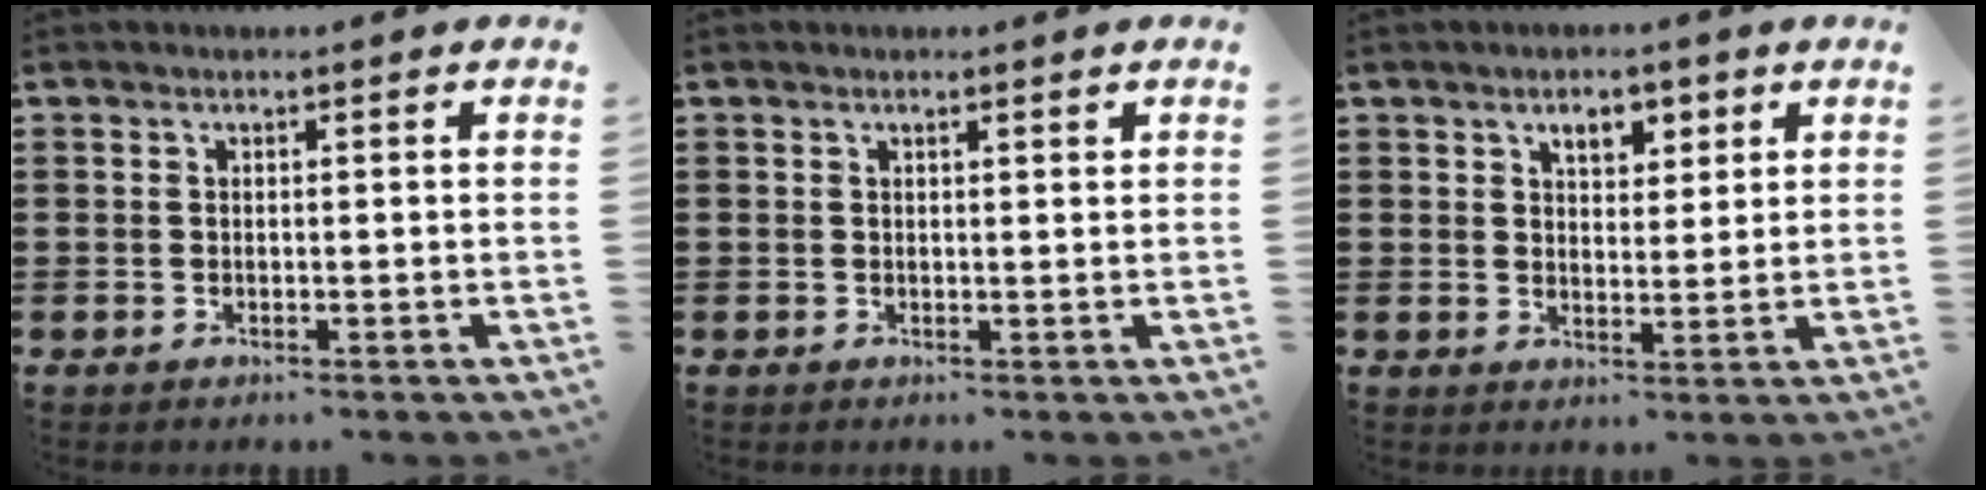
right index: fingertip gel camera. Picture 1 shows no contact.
{"total": 0.6, "force": [0.4, 0.1, 0.5], "torque": [-0.009, 0.001, 0.008]}
{"total": 3.9, "force": [2.3, 2.3, 2.2], "torque": [-0.031, 0.001, 0.034]}